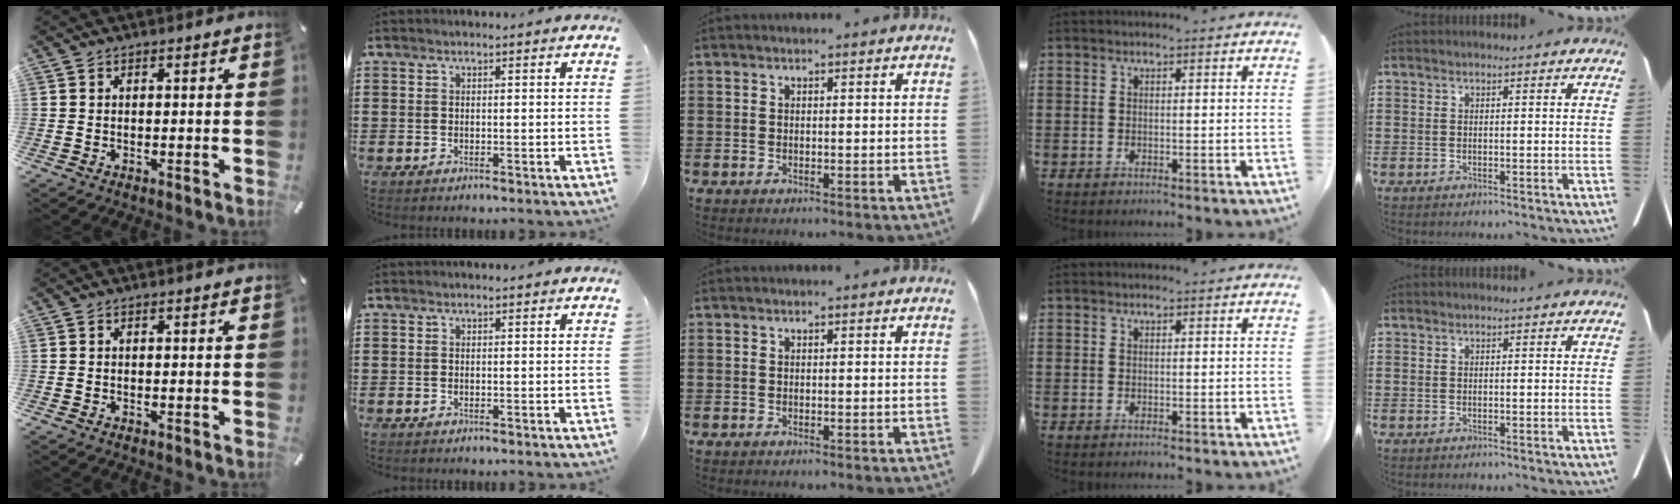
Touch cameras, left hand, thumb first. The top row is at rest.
{}